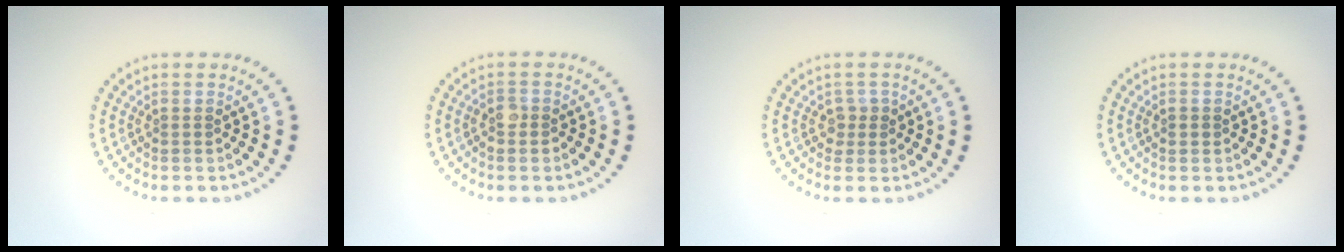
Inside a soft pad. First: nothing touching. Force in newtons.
{"total": 1.4, "press": 1.3, "slide": 0.6}
{"total": 1.4, "press": 1.1, "slide": 0.9}
{"total": 0.9, "press": 0.9, "slide": 0.3}